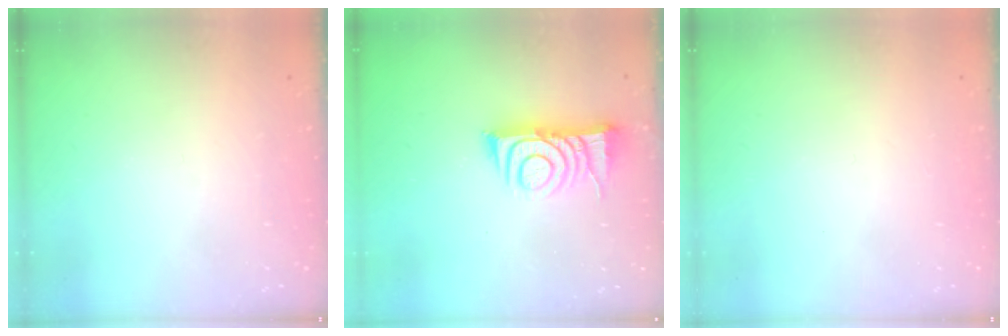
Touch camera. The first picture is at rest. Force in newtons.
{"total": 9.7, "press": 9.7, "slide": 0.9}
{"total": 1.6, "press": 1.6, "slide": 0.1}